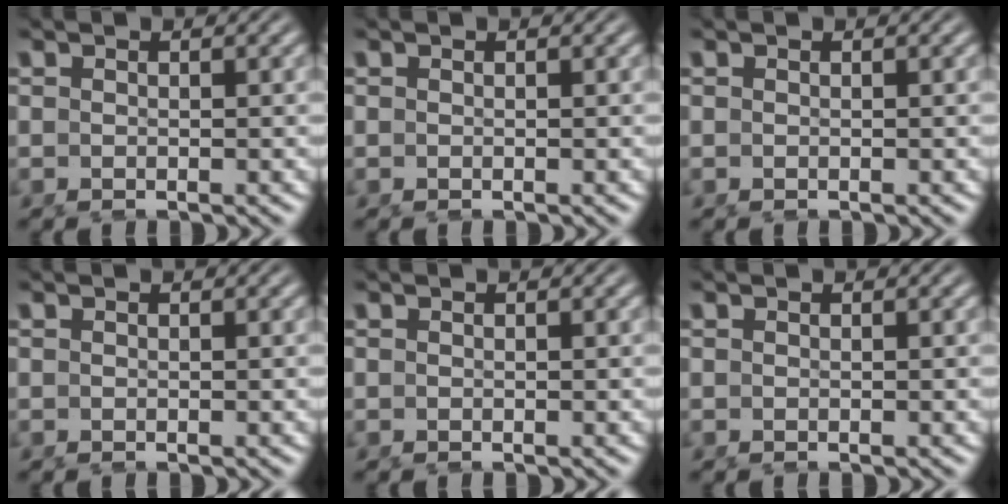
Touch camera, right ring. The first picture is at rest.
{"total": 0.0}
{"total": 0.0}
{"total": 0.0}
{"total": 0.0}
{"total": 0.0}